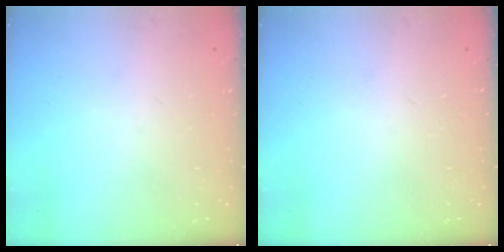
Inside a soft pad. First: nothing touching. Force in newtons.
{"total": 0.0}